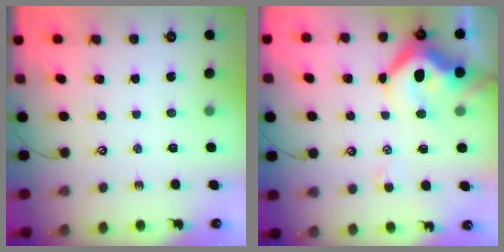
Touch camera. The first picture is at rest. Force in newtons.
{"total": 12.1, "press": 12.0, "slide": 2.0}